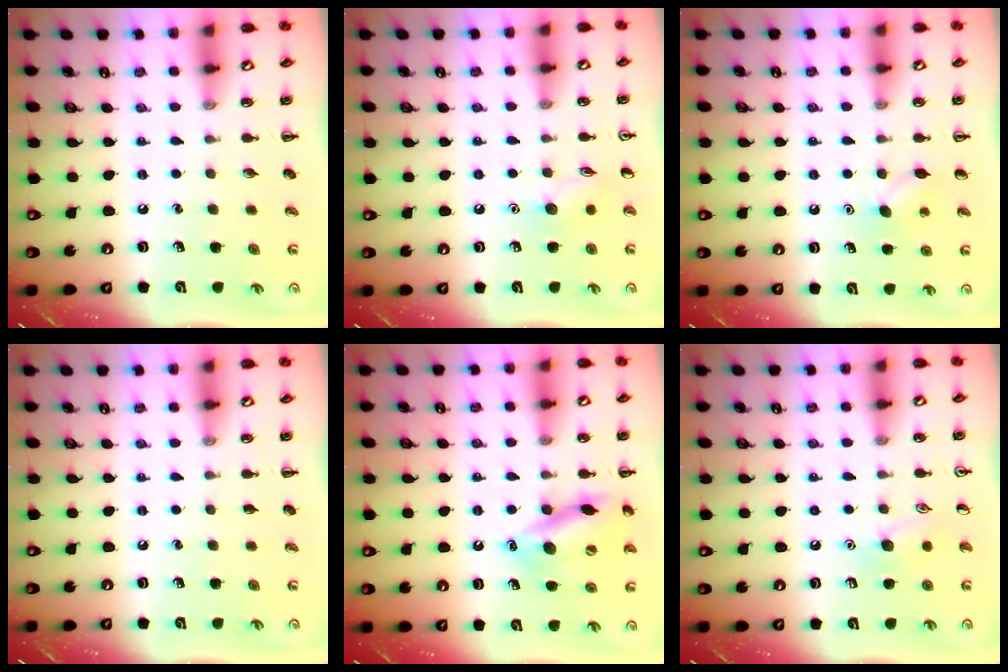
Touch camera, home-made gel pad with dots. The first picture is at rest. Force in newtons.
{"total": 6.5, "press": 6.4, "slide": 1.2}
{"total": 6.3, "press": 6.0, "slide": 1.9}
{"total": 0.0}
{"total": 14.8, "press": 14.6, "slide": 2.5}
{"total": 7.7, "press": 7.6, "slide": 1.6}